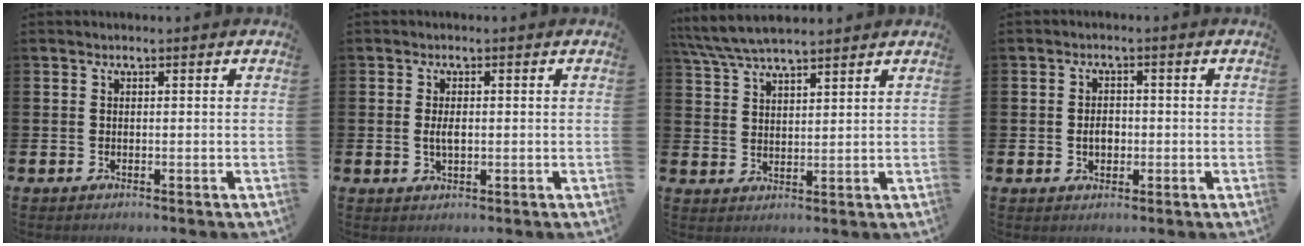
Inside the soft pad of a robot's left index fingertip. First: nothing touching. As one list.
[{"total": 2.2, "force": [0.0, 1.1, 2.0], "torque": [-0.033, 0.002, -0.003]}, {"total": 6.2, "force": [5.9, 1.0, 1.8], "torque": [-0.055, -0.017, 0.109]}, {"total": 2.5, "force": [-0.3, 1.8, 1.7], "torque": [-0.011, -0.003, -0.013]}]